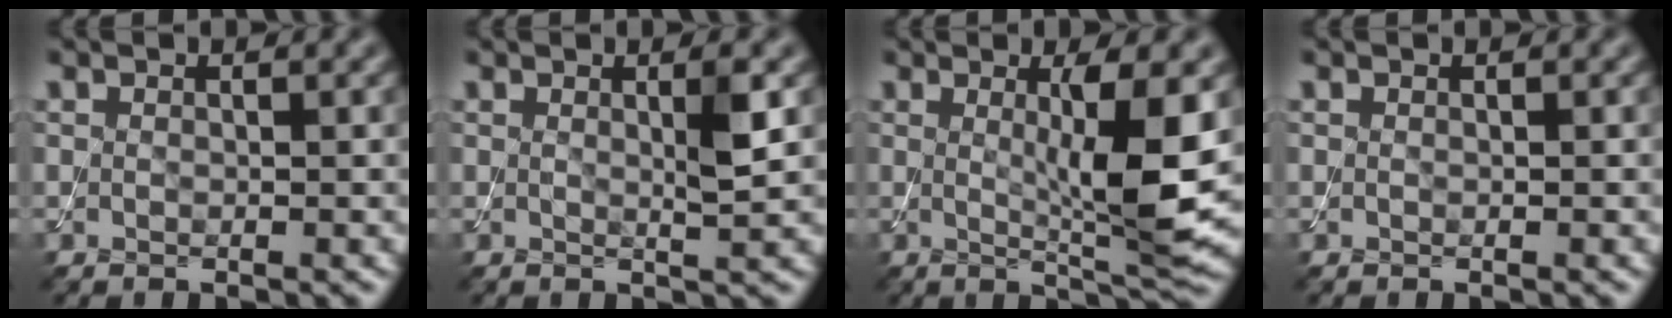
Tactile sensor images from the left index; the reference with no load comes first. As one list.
[{"total": 2.3, "force": [0.6, 0.3, 2.2], "torque": [-0.032, -0.002, 0.005]}, {"total": 6.5, "force": [0.7, 1.0, 6.4], "torque": [-0.100, -0.015, 0.016]}, {"total": 0.0}]